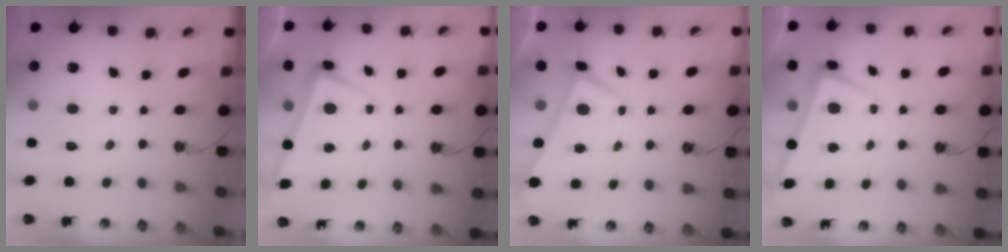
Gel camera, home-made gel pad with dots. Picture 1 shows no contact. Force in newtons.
{"total": 2.6, "press": 2.5, "slide": 0.7}
{"total": 0.0}
{"total": 2.9, "press": 2.9, "slide": 0.4}